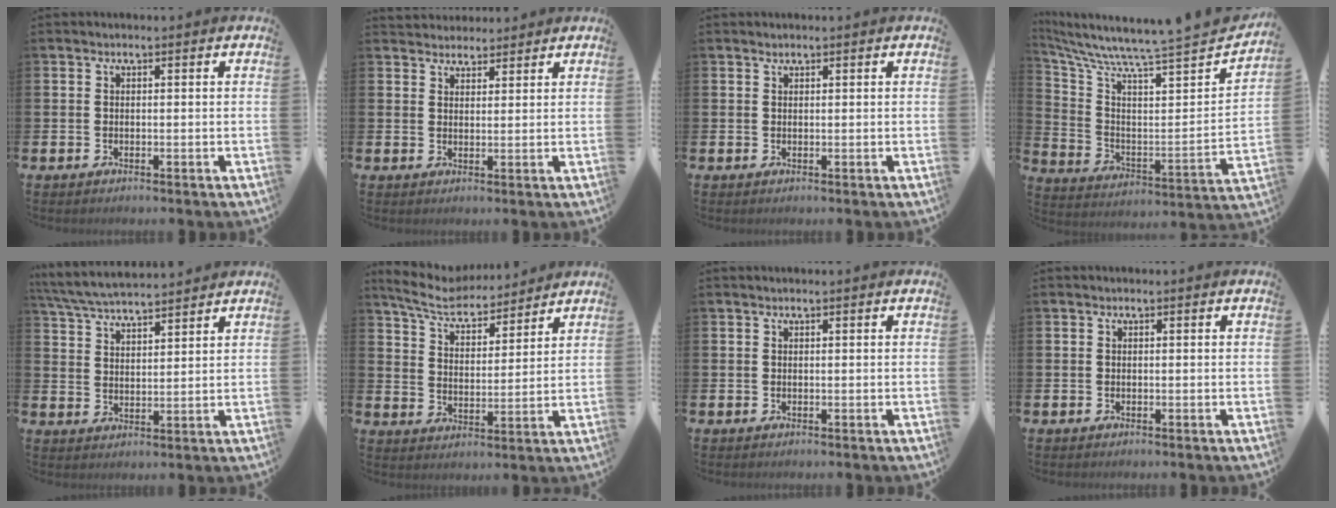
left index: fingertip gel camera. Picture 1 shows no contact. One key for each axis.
{"total": 3.2, "fx": 3.0, "fy": 1.0, "fz": -0.2, "tx": 0.005, "ty": -0.011, "tz": 0.054}
{"total": 0.6, "fx": 0.6, "fy": 0.2, "fz": 0.0, "tx": 0.008, "ty": -0.001, "tz": 0.009}
{"total": 7.0, "fx": 6.8, "fy": 0.1, "fz": 1.6, "tx": -0.057, "ty": -0.086, "tz": 0.101}
{"total": 5.8, "fx": 5.7, "fy": 0.4, "fz": 1.0, "tx": -0.039, "ty": -0.030, "tz": 0.102}
{"total": 7.2, "fx": 6.7, "fy": 1.6, "fz": 2.1, "tx": -0.067, "ty": -0.042, "tz": 0.116}
{"total": 0.0}
{"total": 0.0}